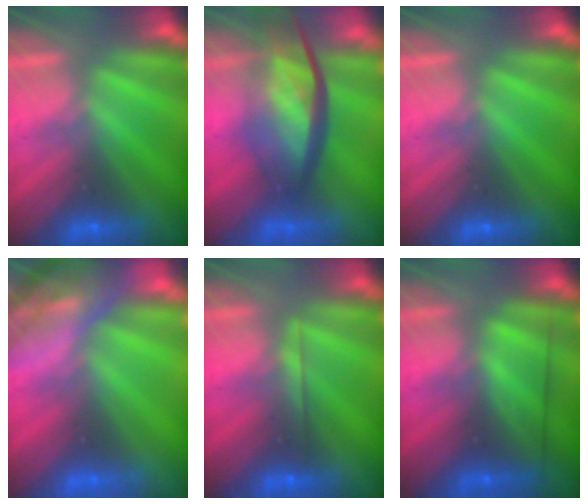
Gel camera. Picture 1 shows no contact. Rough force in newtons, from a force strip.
{"total": 7.5}
{"total": 0.0}
{"total": 7.9}
{"total": 1.7}
{"total": 2.6}